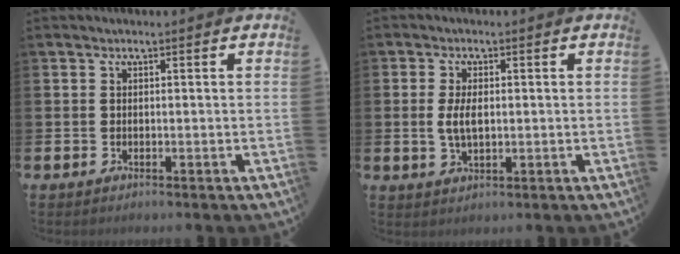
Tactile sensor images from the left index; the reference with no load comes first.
{"total": 3.6, "force": [0.2, 1.8, 3.2], "torque": [-0.051, 0.002, -0.001]}